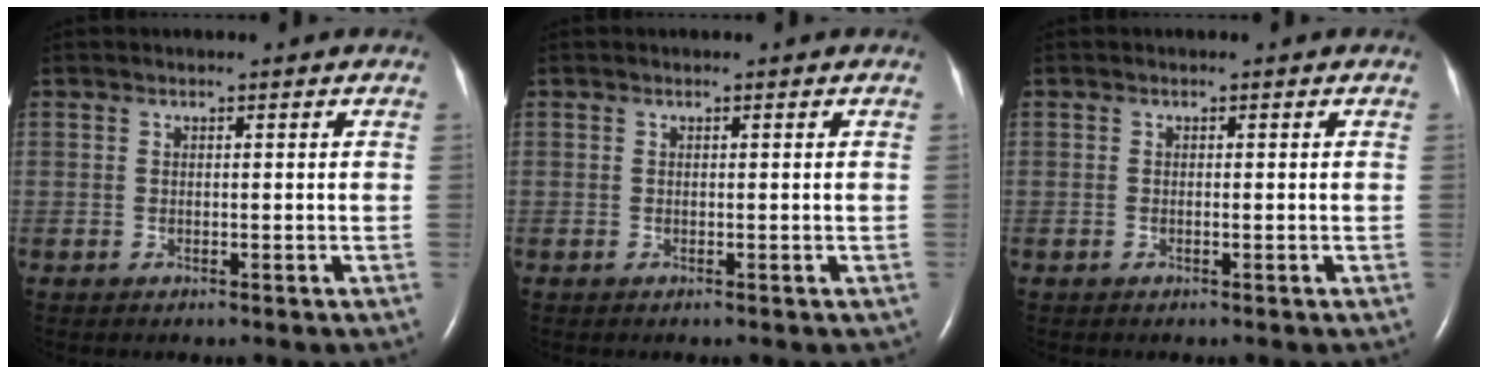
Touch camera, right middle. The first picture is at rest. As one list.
[{"total": 0.0}, {"total": 0.0}]